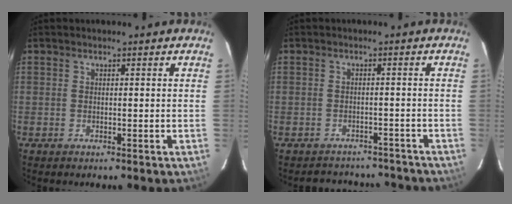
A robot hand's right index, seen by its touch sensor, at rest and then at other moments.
{"total": 11.0, "force": [-9.8, 4.3, 2.6], "torque": [-0.051, 0.016, -0.112]}